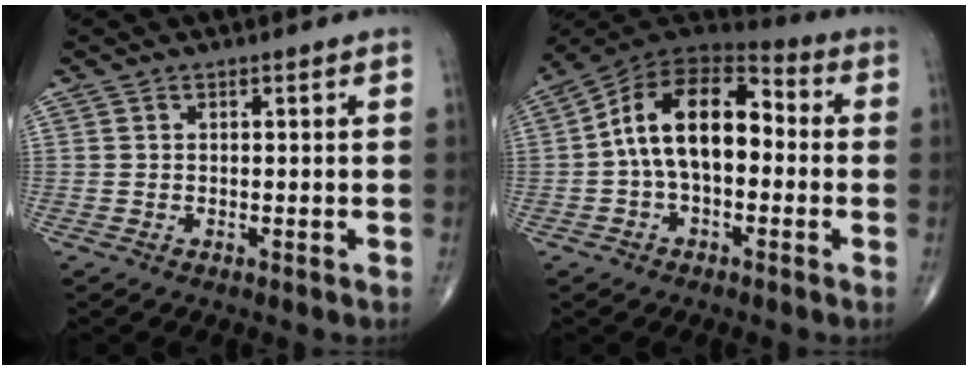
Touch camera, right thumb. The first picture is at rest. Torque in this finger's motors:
{"motor_torque": [0.45, 3.29, 0.35, -0.12, 0.39]}